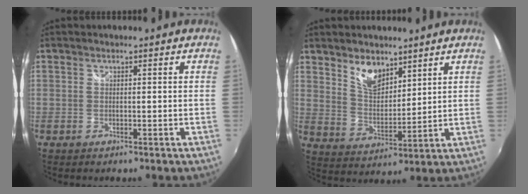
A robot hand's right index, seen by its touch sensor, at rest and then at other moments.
{"total": 7.7, "force": [5.4, 3.8, 3.9], "torque": [-0.060, 0.002, 0.106]}